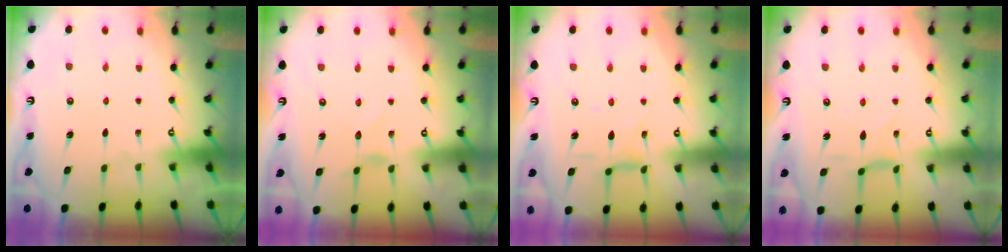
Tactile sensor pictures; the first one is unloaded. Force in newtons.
{"total": 0.9, "press": 0.9, "slide": 0.1}
{"total": 4.8, "press": 4.8, "slide": 0.5}
{"total": 1.6, "press": 1.5, "slide": 0.5}